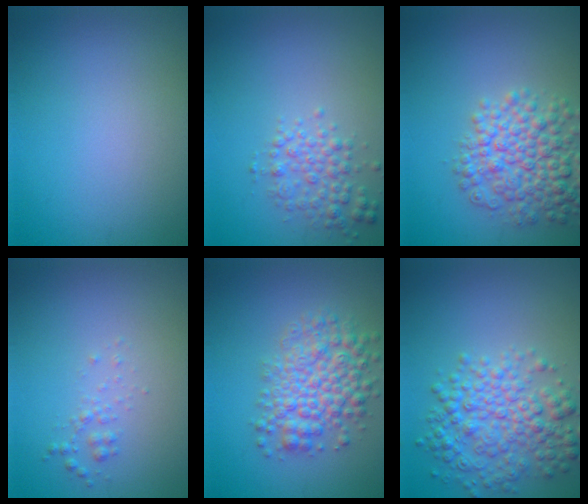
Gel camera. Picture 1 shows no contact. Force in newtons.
{"total": 2.5, "press": 2.5, "slide": 0.0}
{"total": 6.2, "press": 6.2, "slide": 0.2}
{"total": 0.9, "press": 0.9, "slide": 0.0}
{"total": 5.5, "press": 5.5, "slide": 0.1}
{"total": 5.8, "press": 5.8, "slide": 0.1}